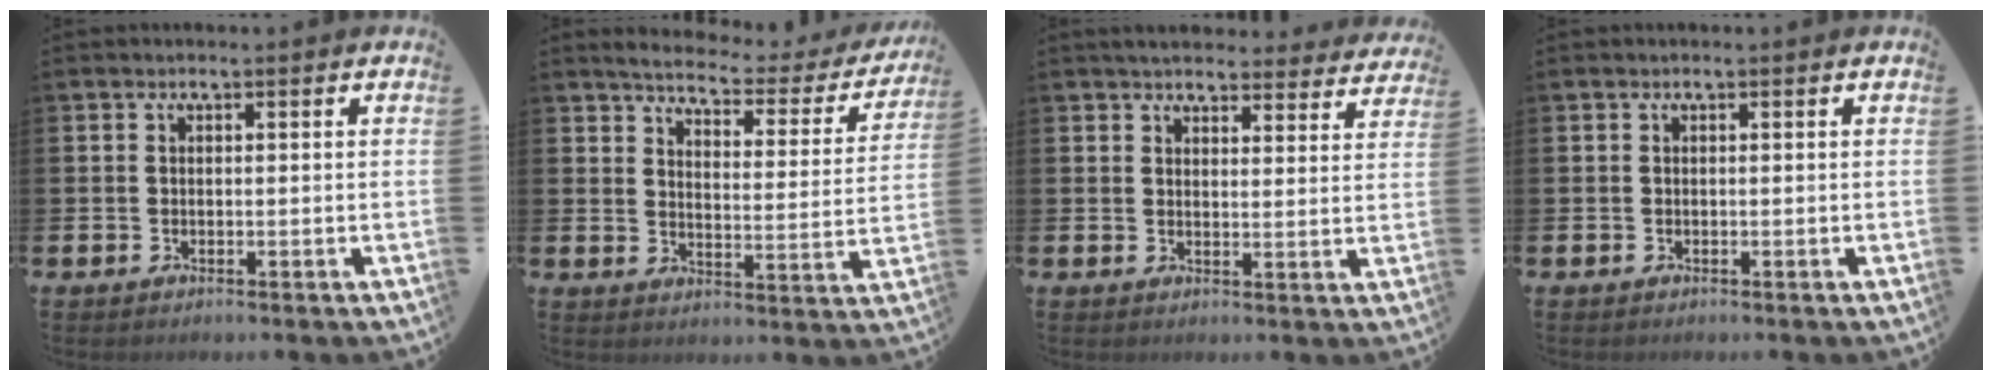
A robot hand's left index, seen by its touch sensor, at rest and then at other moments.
{"total": 4.4, "force": [4.0, 1.0, 1.4], "torque": [-0.043, -0.035, 0.059]}
{"total": 4.5, "force": [4.4, 0.8, 0.5], "torque": [-0.019, -0.023, 0.079]}
{"total": 0.0}